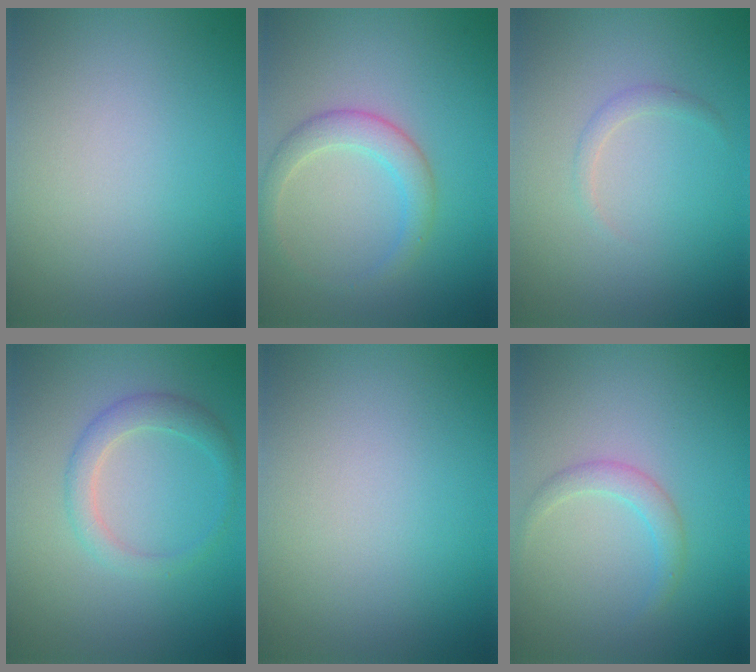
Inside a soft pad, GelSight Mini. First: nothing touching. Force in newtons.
{"total": 2.8, "press": 2.8, "slide": 0.0}
{"total": 0.9, "press": 0.9, "slide": 0.1}
{"total": 2.4, "press": 2.4, "slide": 0.1}
{"total": 0.0}
{"total": 1.7, "press": 1.7, "slide": 0.1}